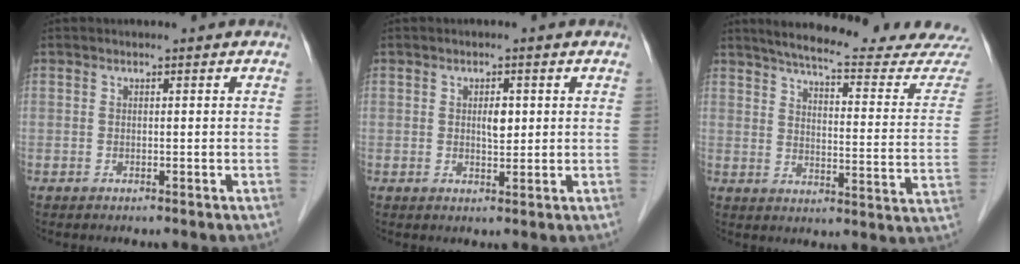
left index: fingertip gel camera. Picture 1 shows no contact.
{"total": 2.3, "force": [0.5, 1.0, 2.0], "torque": [-0.033, -0.001, 0.008]}
{"total": 22.3, "force": [20.8, 0.4, 8.1], "torque": [-0.113, -0.080, 0.252]}